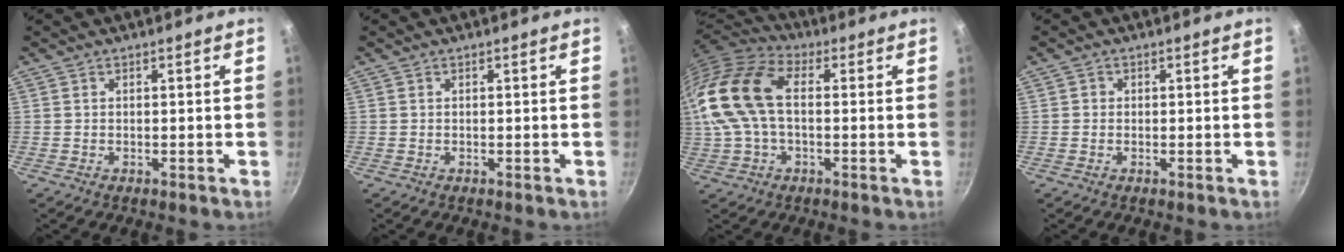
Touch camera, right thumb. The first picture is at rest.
{"total": 0.0}
{"total": 18.6, "force": [1.2, 11.3, 14.7], "torque": [-0.312, 0.028, 0.009]}
{"total": 0.7, "force": [-0.1, 0.7, 0.1], "torque": [0.003, 0.003, -0.004]}